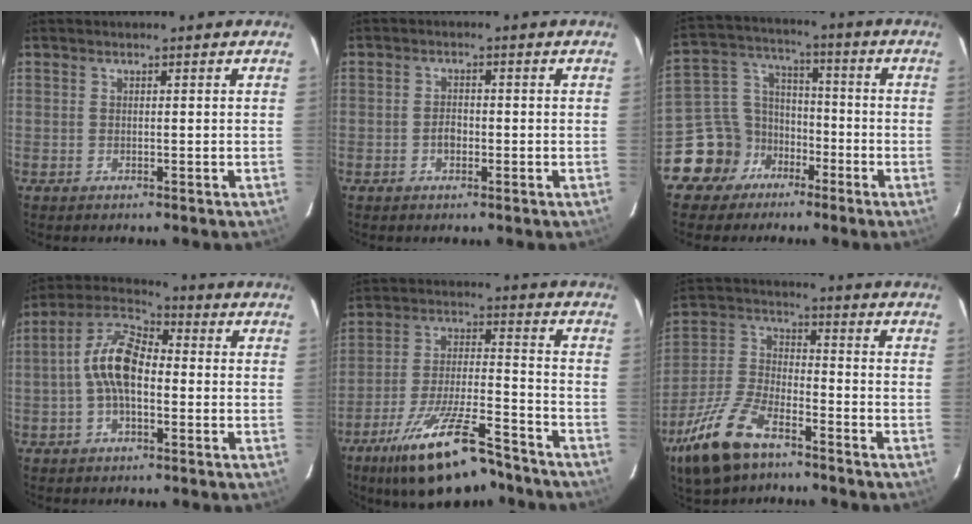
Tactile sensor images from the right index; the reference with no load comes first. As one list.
[{"total": 2.2, "force": [-0.8, 1.6, 1.3], "torque": [-0.025, 0.006, -0.015]}, {"total": 11.4, "force": [-6.8, 8.8, 2.3], "torque": [-0.069, 0.048, -0.111]}, {"total": 10.2, "force": [-1.1, 5.1, 8.7], "torque": [-0.183, 0.023, -0.028]}, {"total": 18.6, "force": [-13.7, 5.0, 11.5], "torque": [-0.222, -0.022, -0.224]}, {"total": 16.2, "force": [-10.4, 7.2, 10.1], "torque": [-0.234, -0.011, -0.204]}]